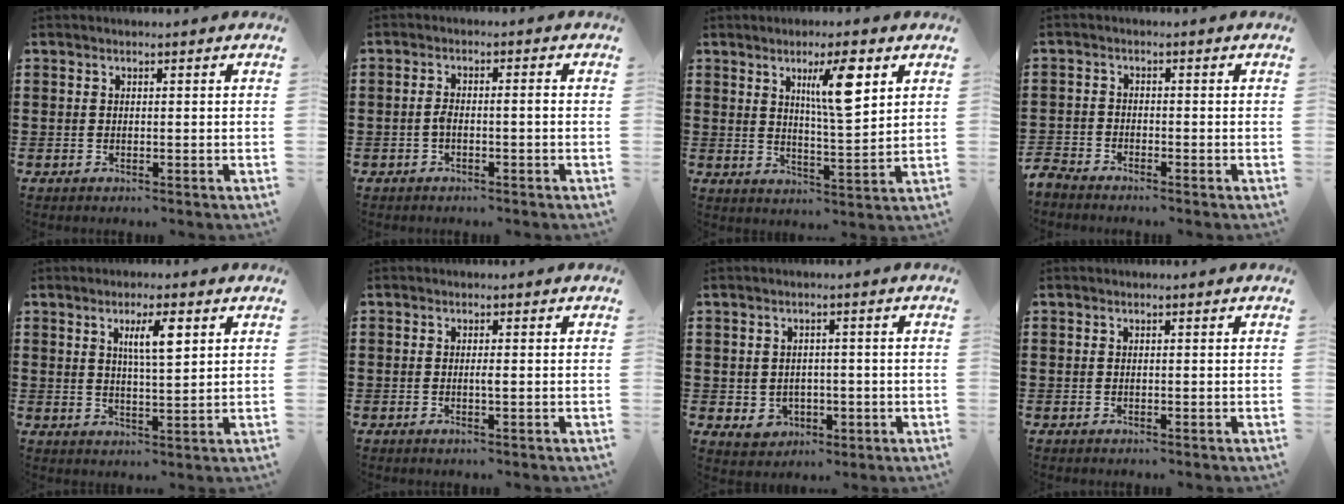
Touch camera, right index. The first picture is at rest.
{"total": 2.1, "force": [-0.6, 0.4, 2.0], "torque": [-0.040, 0.003, -0.011]}
{"total": 8.5, "force": [4.0, 1.7, 7.4], "torque": [-0.121, -0.004, 0.057]}
{"total": 2.5, "force": [-2.5, 0.4, -0.1], "torque": [-0.012, -0.002, -0.057]}
{"total": 5.1, "force": [2.0, 1.2, 4.6], "torque": [-0.089, 0.005, 0.030]}
{"total": 1.1, "force": [-0.2, 0.0, 1.1], "torque": [-0.021, -0.004, -0.004]}
{"total": 2.8, "force": [-0.4, 2.6, 0.9], "torque": [-0.029, 0.006, -0.009]}
{"total": 0.0}